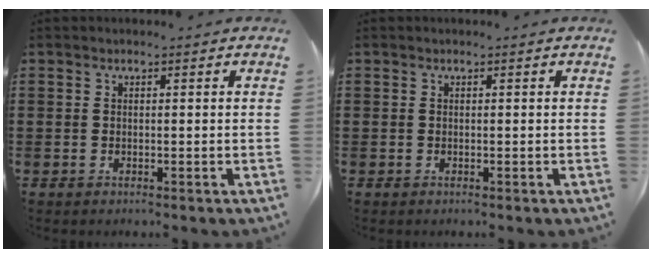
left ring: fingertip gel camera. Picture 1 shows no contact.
{"total": 0.0}